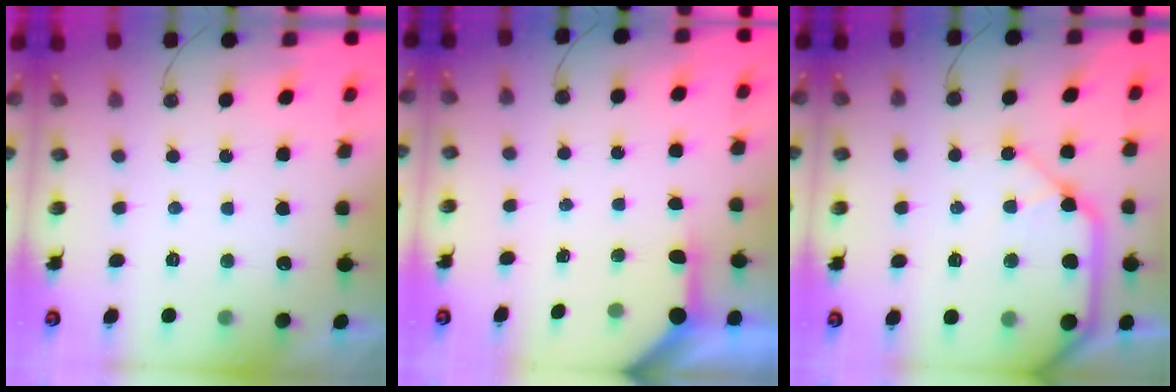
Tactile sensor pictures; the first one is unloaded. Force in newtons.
{"total": 4.2, "press": 4.2, "slide": 0.6}
{"total": 14.5, "press": 14.4, "slide": 2.1}